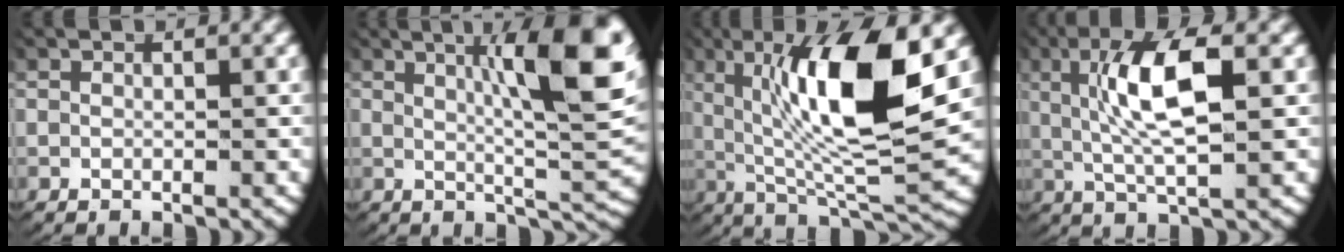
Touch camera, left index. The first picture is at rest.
{"total": 11.6, "force": [3.7, 3.6, 10.4], "torque": [-0.129, 0.009, 0.051]}
{"total": 13.1, "force": [2.7, 4.4, 12.0], "torque": [-0.221, -0.001, 0.049]}
{"total": 6.6, "force": [1.4, 1.8, 6.2], "torque": [-0.127, -0.001, 0.030]}